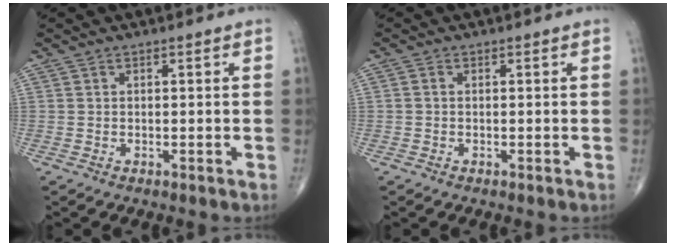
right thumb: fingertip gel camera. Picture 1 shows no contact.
{"total": 0.6, "force": [-0.1, 0.5, 0.4], "torque": [-0.007, 0.000, -0.005]}